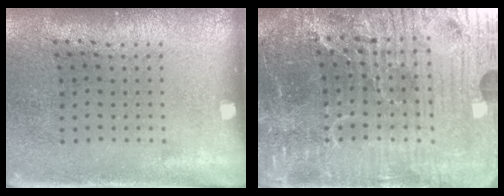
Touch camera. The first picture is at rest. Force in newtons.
{"total": 7.3, "press": 6.6, "slide": 3.1}